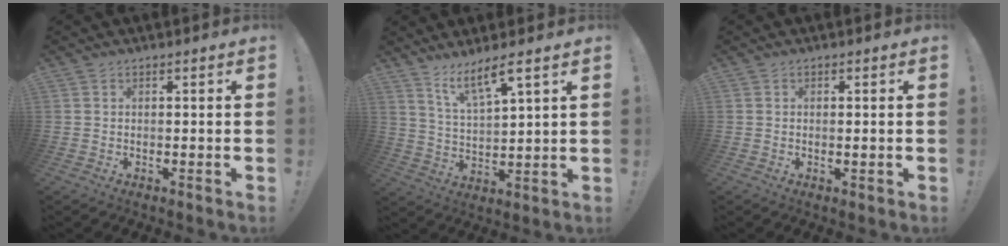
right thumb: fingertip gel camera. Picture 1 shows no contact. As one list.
[{"total": 8.6, "force": [6.5, 1.4, 5.5], "torque": [-0.096, -0.039, 0.111]}, {"total": 0.6, "force": [0.3, 0.0, 0.6], "torque": [-0.005, -0.004, 0.004]}]